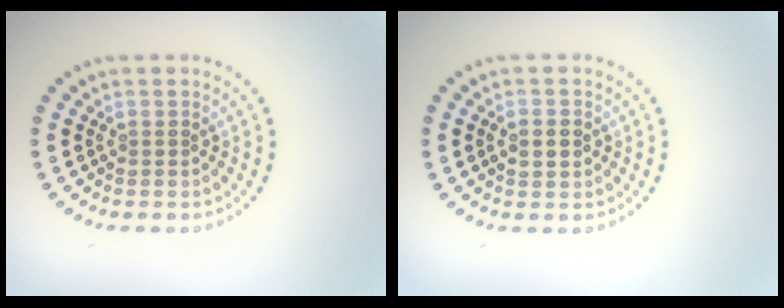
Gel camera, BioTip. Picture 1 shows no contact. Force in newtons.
{"total": 2.4, "press": 2.4, "slide": 0.1}